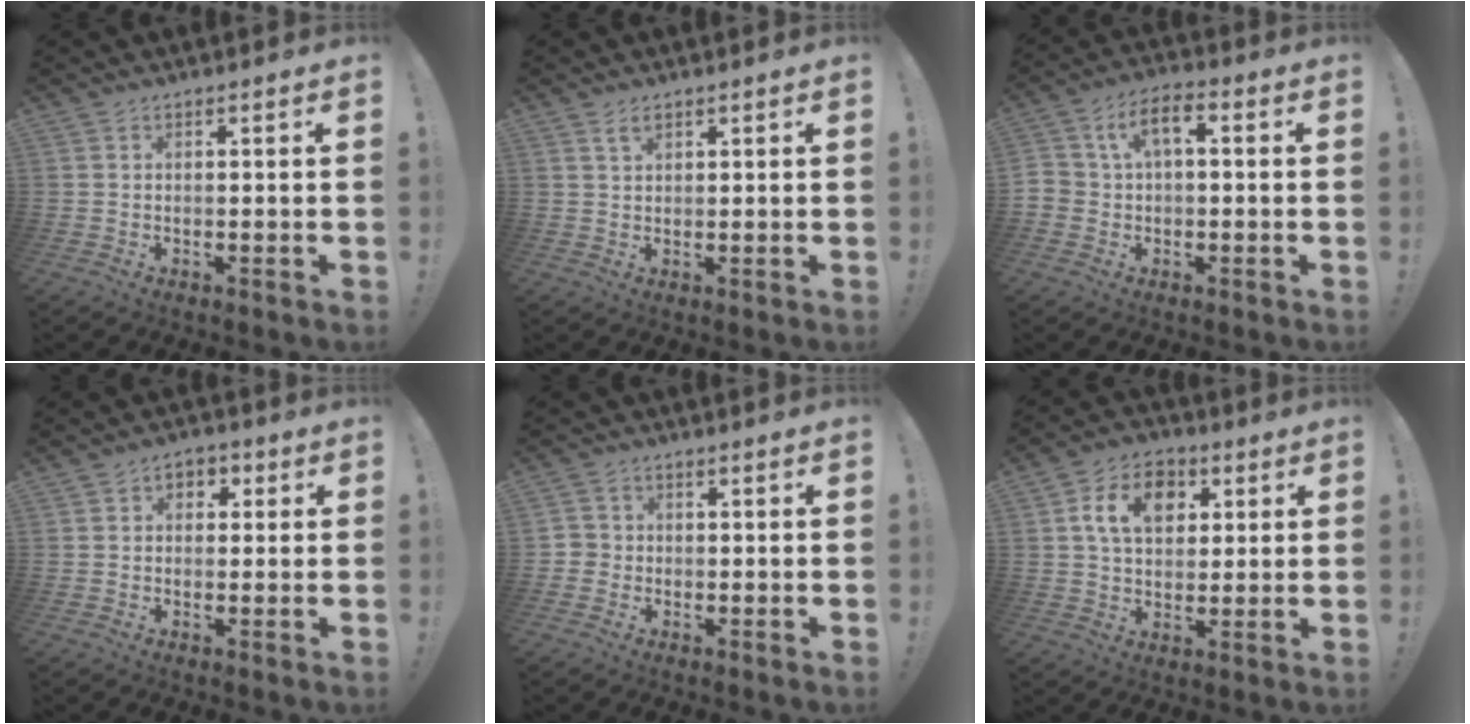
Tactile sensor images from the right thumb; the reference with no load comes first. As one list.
[{"total": 2.6, "force": [1.6, 1.4, 1.5], "torque": [-0.019, -0.005, 0.027]}, {"total": 7.1, "force": [0.9, 4.9, 5.1], "torque": [-0.086, 0.013, 0.018]}, {"total": 4.0, "force": [0.5, 3.5, 1.8], "torque": [-0.021, 0.006, 0.008]}, {"total": 3.1, "force": [-0.6, 2.9, 0.9], "torque": [-0.016, 0.010, -0.009]}, {"total": 13.4, "force": [4.1, 9.9, 8.0], "torque": [-0.114, 0.002, 0.077]}]